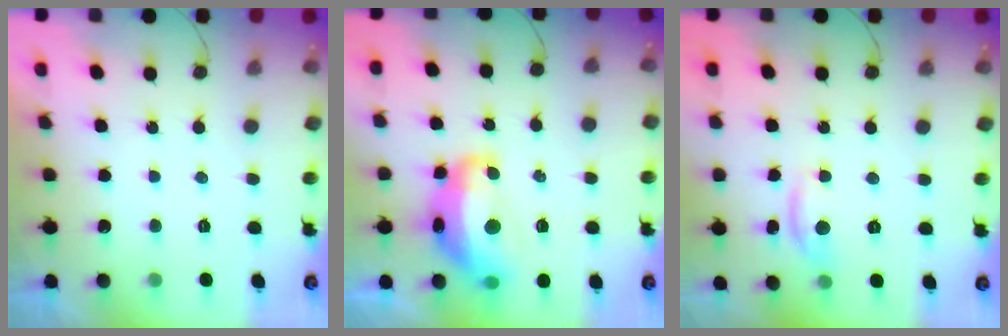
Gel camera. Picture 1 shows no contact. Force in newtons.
{"total": 16.0, "press": 15.9, "slide": 1.2}
{"total": 5.6, "press": 5.6, "slide": 0.4}